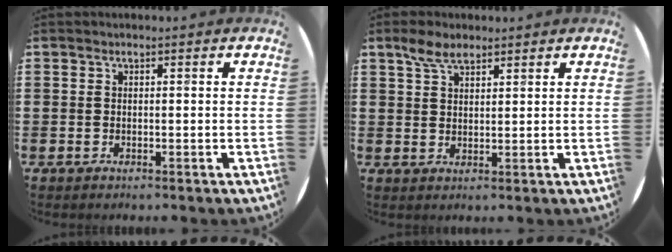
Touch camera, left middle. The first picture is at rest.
{"total": 4.0, "force": [3.0, 1.7, 2.0], "torque": [-0.045, 0.006, 0.055]}